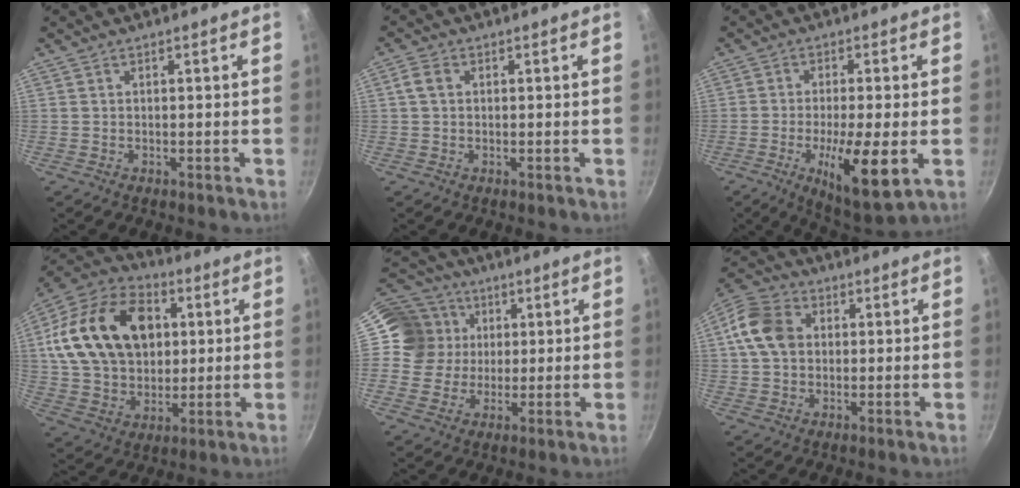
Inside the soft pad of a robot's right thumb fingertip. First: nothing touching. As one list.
[{"total": 2.6, "force": [0.5, 1.9, 1.7], "torque": [-0.033, 0.006, 0.006]}, {"total": 12.4, "force": [-3.3, 2.9, 11.6], "torque": [-0.194, -0.005, -0.051]}, {"total": 25.2, "force": [5.6, 17.8, 16.9], "torque": [-0.276, 0.009, 0.096]}, {"total": 12.1, "force": [2.2, 11.5, 3.2], "torque": [-0.037, 0.018, 0.026]}, {"total": 10.3, "force": [1.5, 8.1, 6.2], "torque": [-0.096, 0.013, 0.012]}]